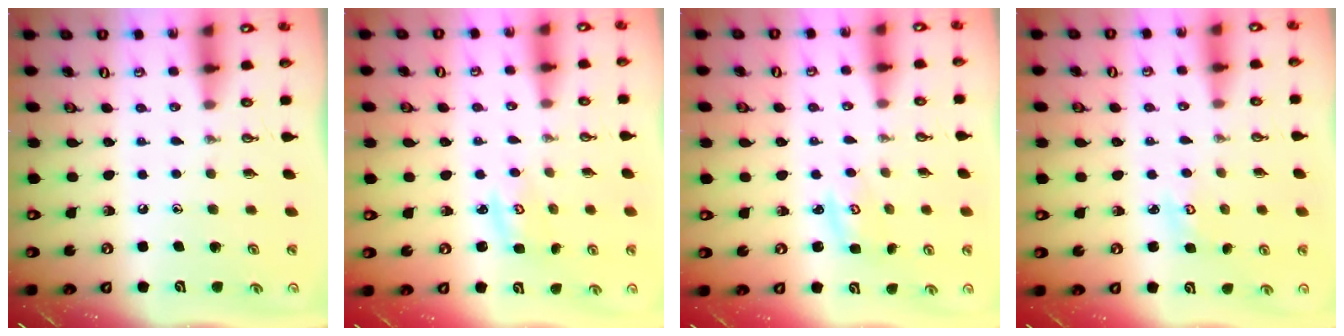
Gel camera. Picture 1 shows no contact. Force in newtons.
{"total": 2.6, "press": 2.5, "slide": 0.3}
{"total": 2.9, "press": 2.9, "slide": 0.3}
{"total": 3.1, "press": 3.1, "slide": 0.4}